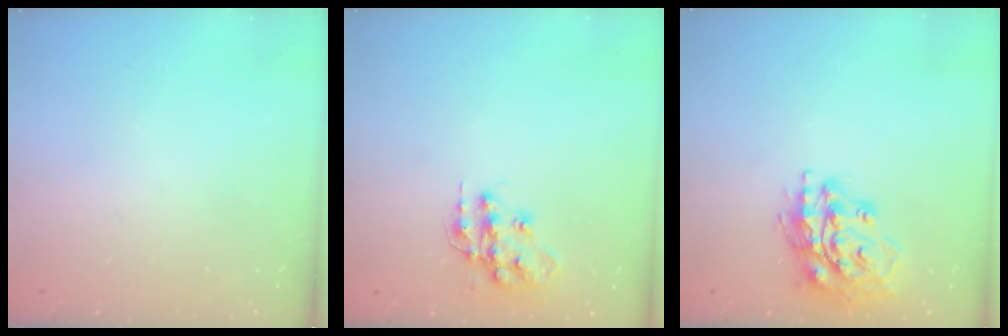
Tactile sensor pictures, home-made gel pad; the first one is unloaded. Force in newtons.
{"total": 14.0, "press": 14.0, "slide": 0.7}
{"total": 16.9, "press": 16.7, "slide": 2.3}